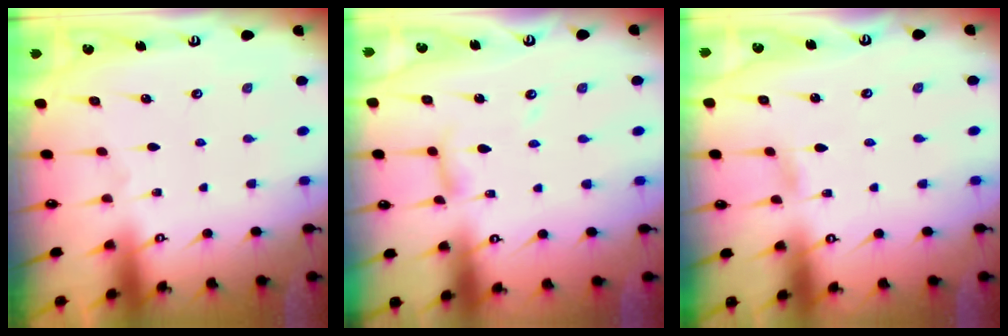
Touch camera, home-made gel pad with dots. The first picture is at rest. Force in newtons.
{"total": 7.1, "press": 7.0, "slide": 0.6}
{"total": 1.0, "press": 1.0, "slide": 0.1}